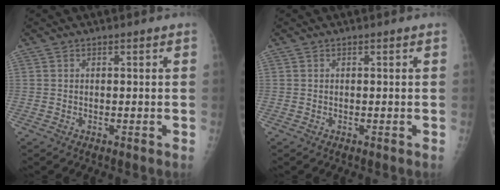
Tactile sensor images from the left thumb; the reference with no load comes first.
{"total": 0.0}